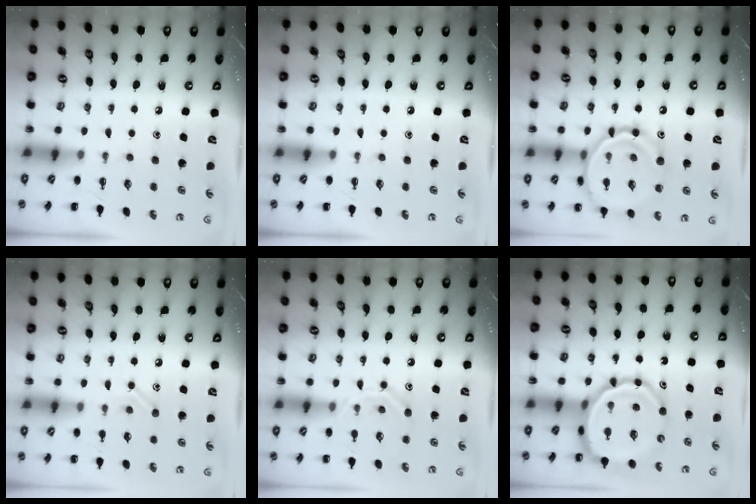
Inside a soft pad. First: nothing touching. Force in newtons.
{"total": 0.0}
{"total": 16.6, "press": 16.5, "slide": 1.5}
{"total": 6.9, "press": 6.8, "slide": 1.4}
{"total": 10.5, "press": 10.4, "slide": 1.2}
{"total": 13.5, "press": 13.0, "slide": 3.5}